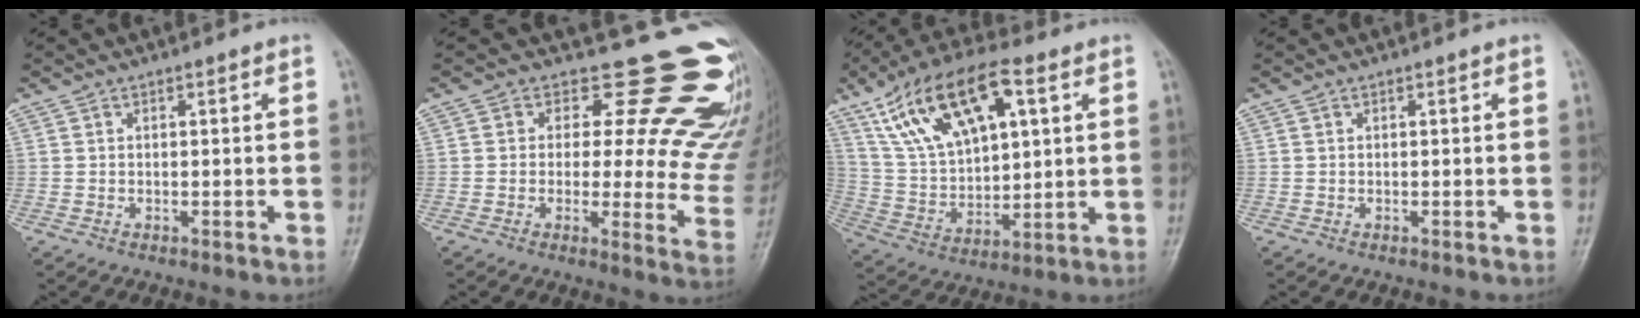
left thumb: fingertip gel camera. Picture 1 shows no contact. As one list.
[{"total": 19.8, "force": [13.4, 9.3, 11.2], "torque": [-0.084, -0.079, 0.130]}, {"total": 19.2, "force": [8.6, 9.3, 14.4], "torque": [-0.239, -0.009, 0.163]}, {"total": 0.0}]